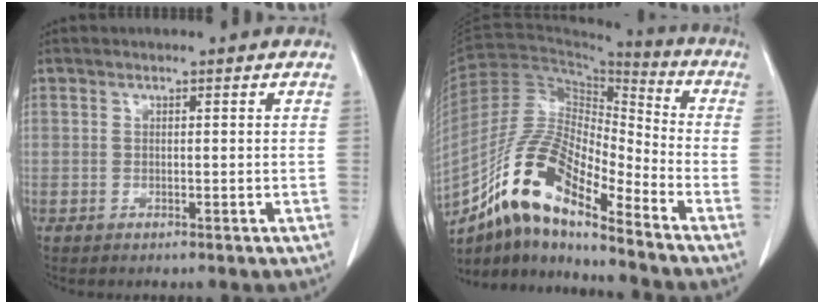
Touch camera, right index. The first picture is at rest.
{"total": 15.0, "force": [-10.2, 3.7, 10.4], "torque": [-0.206, 0.020, -0.185]}